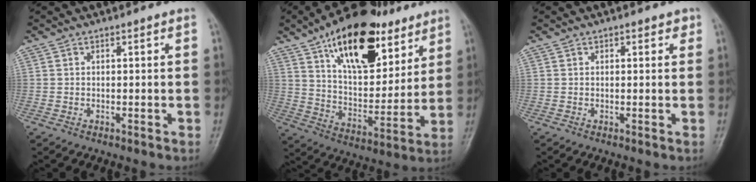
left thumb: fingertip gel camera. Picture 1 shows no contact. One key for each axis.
{"total": 23.7, "fx": 13.1, "fy": 11.7, "fz": 15.8, "tx": -0.209, "ty": -0.044, "tz": 0.220}
{"total": 1.5, "fx": 0.9, "fy": 1.0, "fz": 0.6, "tx": 0.008, "ty": -0.003, "tz": 0.007}